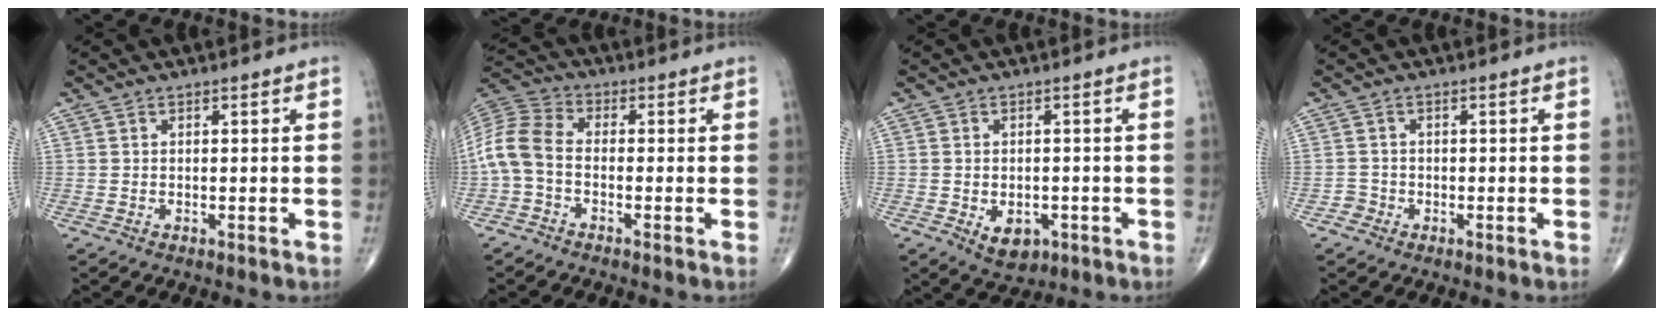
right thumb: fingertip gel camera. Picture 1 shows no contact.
{"total": 8.4, "force": [-1.7, 5.2, 6.3], "torque": [-0.133, 0.025, -0.051]}
{"total": 5.1, "force": [-1.8, 3.4, 3.4], "torque": [-0.041, 0.004, -0.015]}
{"total": 1.6, "force": [-0.9, 1.3, -0.3], "torque": [0.019, 0.008, -0.025]}